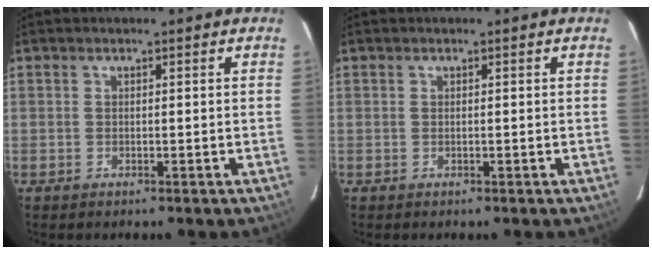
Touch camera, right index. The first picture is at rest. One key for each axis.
{"total": 0.0}